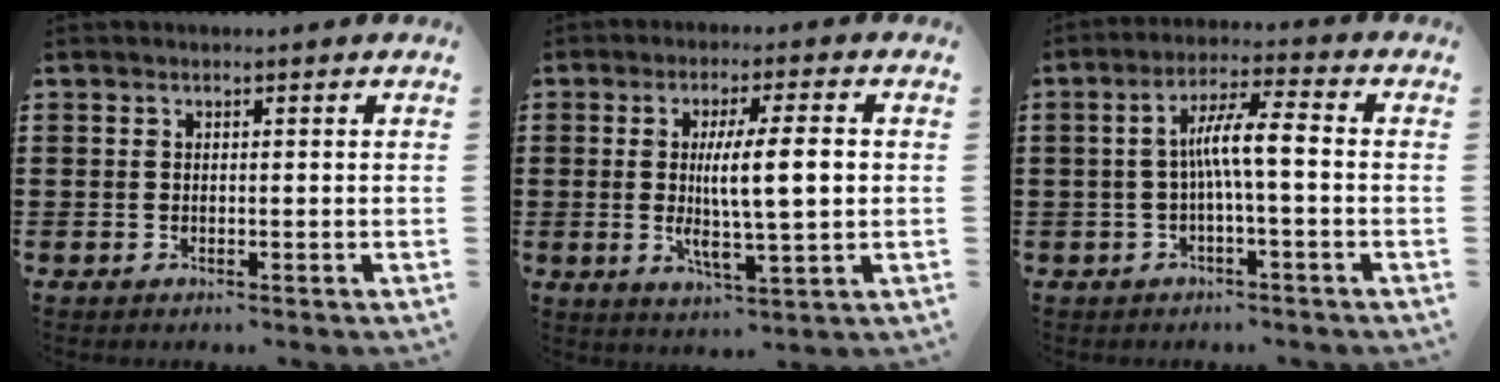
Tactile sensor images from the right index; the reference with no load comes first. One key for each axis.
{"total": 10.0, "fx": 0.9, "fy": 2.1, "fz": 9.7, "tx": -0.168, "ty": 0.003, "tz": 0.011}
{"total": 6.5, "fx": -0.6, "fy": 0.9, "fz": 6.4, "tx": -0.125, "ty": 0.003, "tz": -0.017}